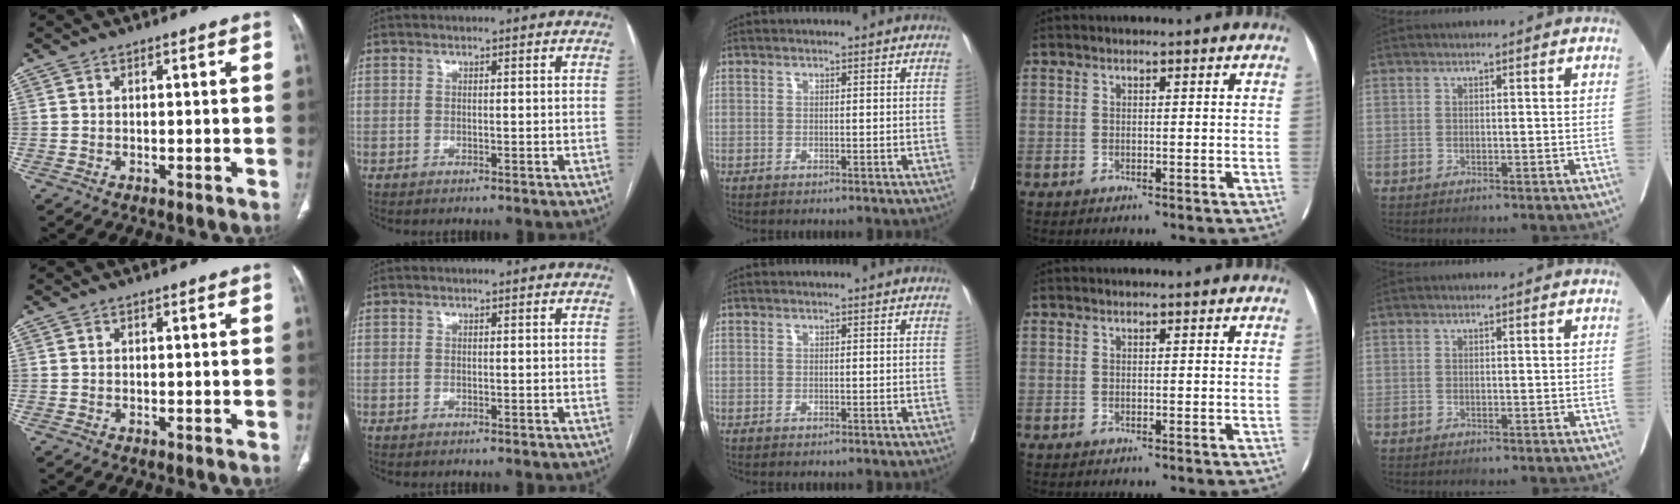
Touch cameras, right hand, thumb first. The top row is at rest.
{}